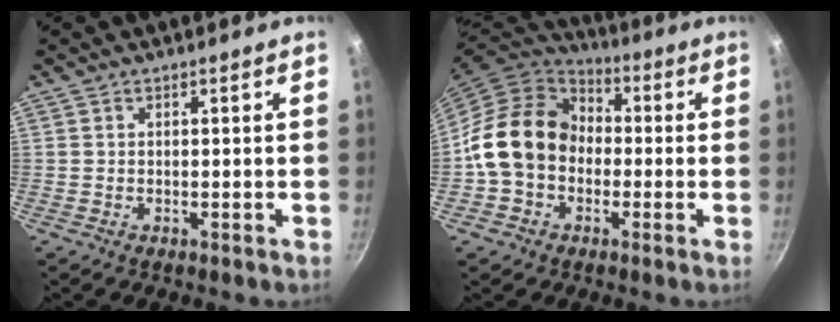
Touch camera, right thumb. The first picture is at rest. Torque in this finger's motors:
{"motor_torque": [1.23, 3.15, 0.87, -0.94, 0.42]}